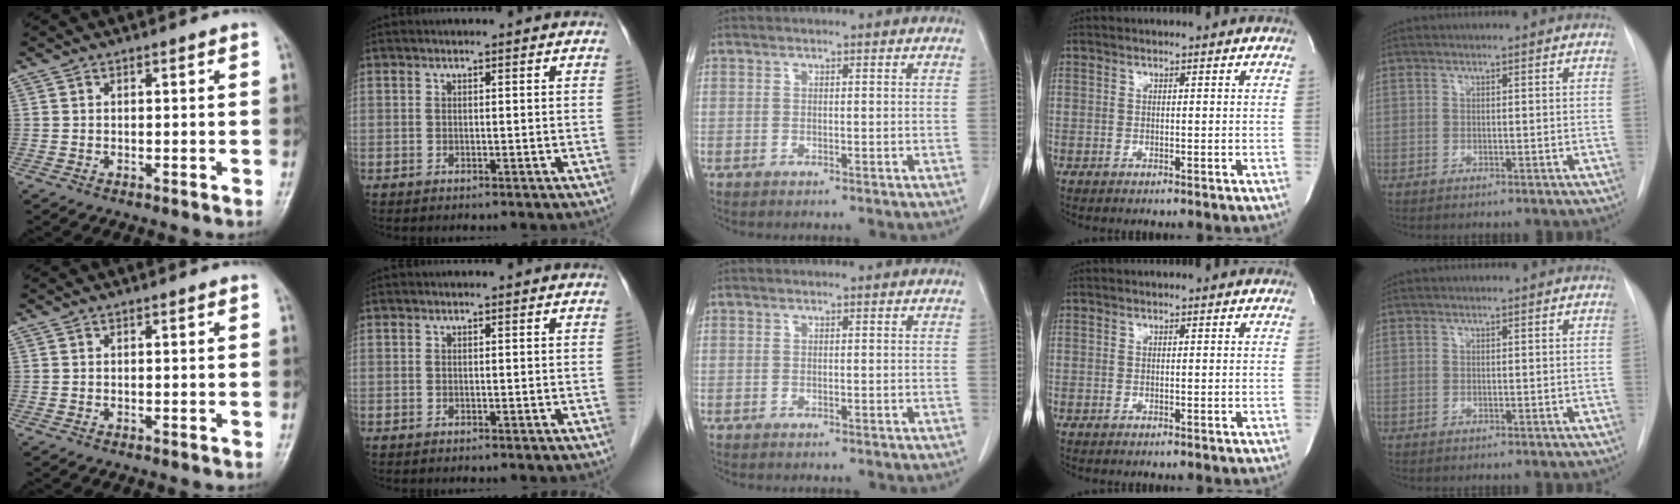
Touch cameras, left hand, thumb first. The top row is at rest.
{}